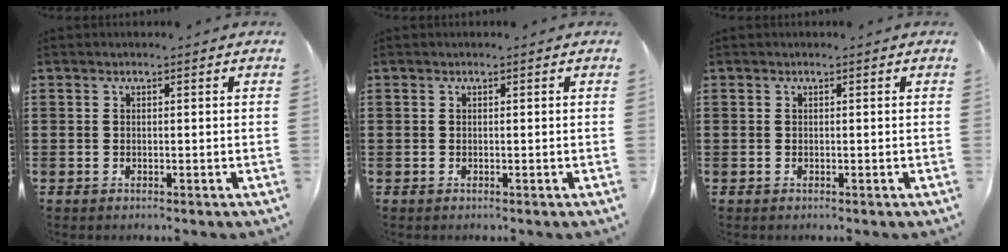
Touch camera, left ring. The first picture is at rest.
{"total": 0.0}
{"total": 0.0}